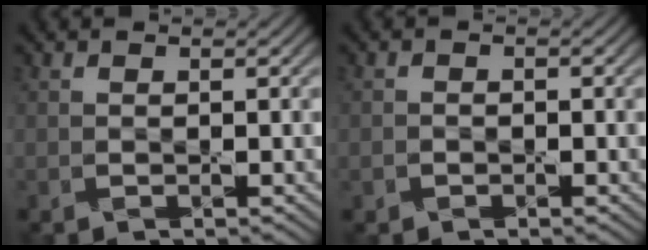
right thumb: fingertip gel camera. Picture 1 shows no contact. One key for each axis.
{"total": 1.0, "fx": -0.6, "fy": 0.8, "fz": 0.2, "tx": -0.002, "ty": -0.001, "tz": -0.011}